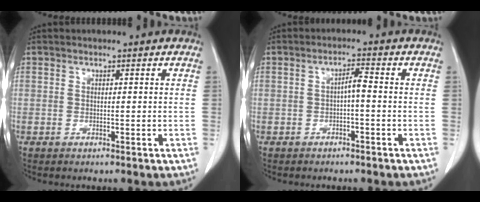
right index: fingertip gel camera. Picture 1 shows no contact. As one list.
[{"total": 2.3, "force": [-0.5, 0.3, 2.2], "torque": [-0.037, 0.007, -0.009]}]